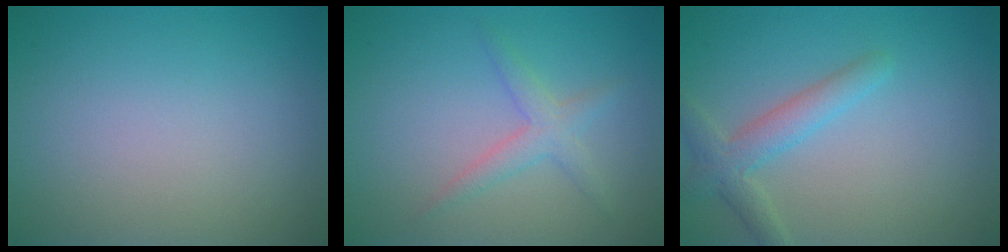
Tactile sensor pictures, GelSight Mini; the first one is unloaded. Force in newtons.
{"total": 2.1, "press": 2.1, "slide": 0.1}
{"total": 2.8, "press": 2.8, "slide": 0.1}